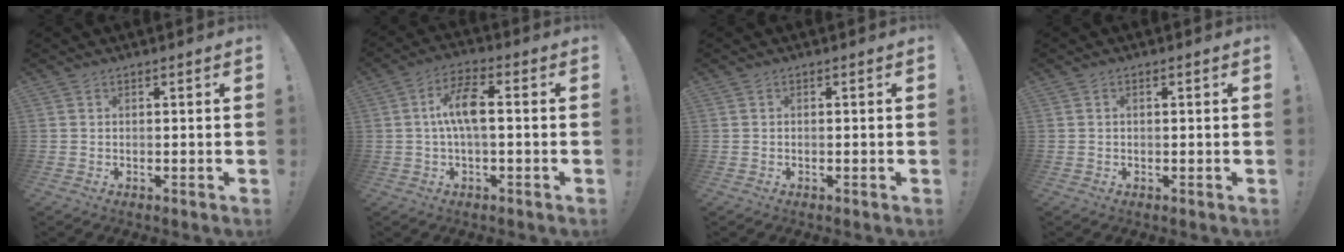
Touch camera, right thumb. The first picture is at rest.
{"total": 9.2, "force": [0.5, 3.3, 8.6], "torque": [-0.166, 0.010, 0.007]}
{"total": 0.0}
{"total": 0.7, "force": [-0.1, 0.3, 0.7], "torque": [-0.013, 0.003, -0.001]}